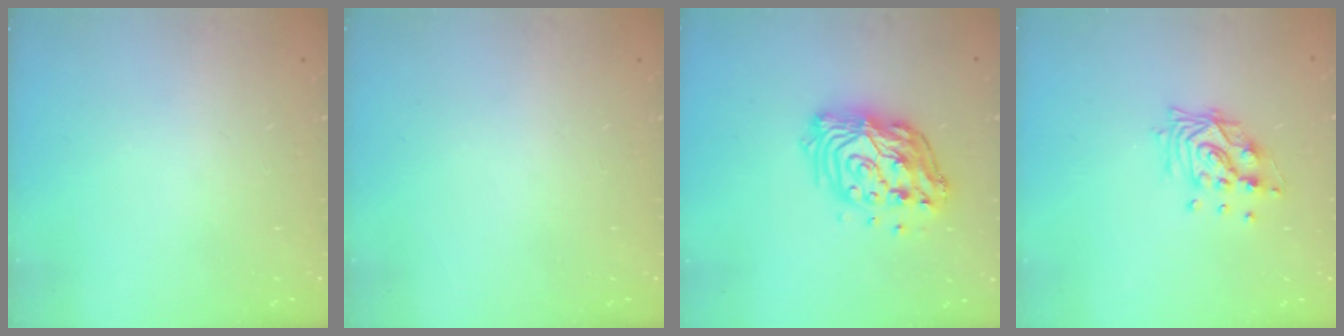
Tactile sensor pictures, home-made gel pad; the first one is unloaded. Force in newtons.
{"total": 0.0}
{"total": 13.4, "press": 13.3, "slide": 1.6}
{"total": 11.5, "press": 11.4, "slide": 1.5}